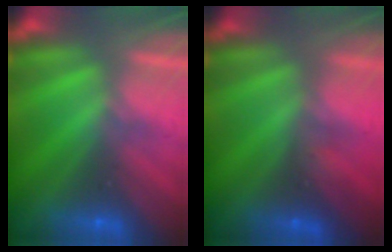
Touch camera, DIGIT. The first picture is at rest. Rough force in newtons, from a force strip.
{"total": 2.1}